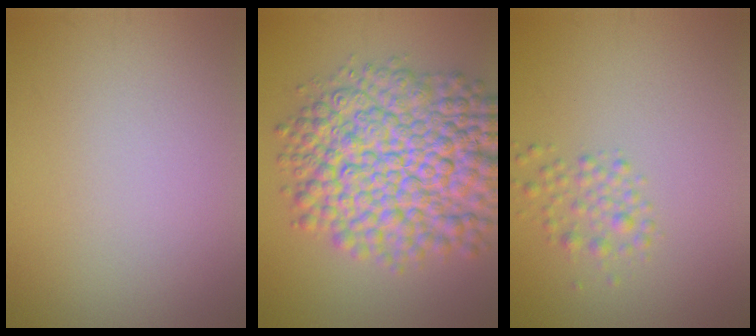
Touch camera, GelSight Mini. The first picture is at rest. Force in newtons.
{"total": 12.4, "press": 12.4, "slide": 0.3}
{"total": 1.8, "press": 1.8, "slide": 0.1}